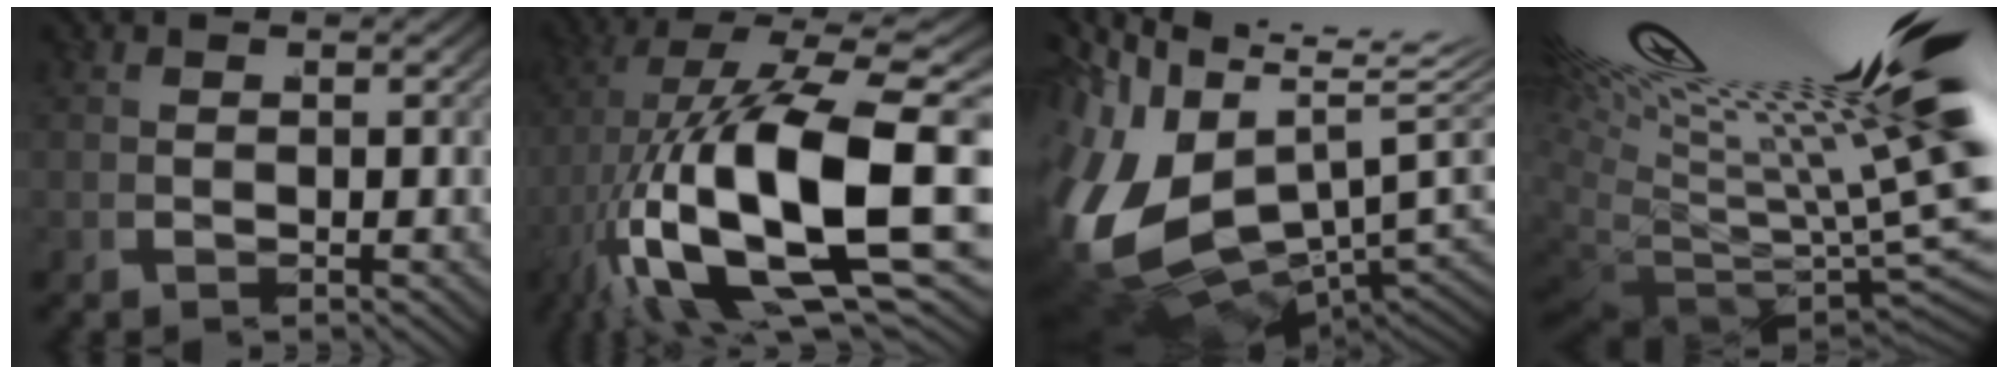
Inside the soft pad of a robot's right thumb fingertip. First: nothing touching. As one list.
[{"total": 19.6, "force": [-2.8, 9.7, 16.8], "torque": [-0.356, -0.071, 0.009]}, {"total": 20.8, "force": [-0.8, 14.4, 15.0], "torque": [-0.278, -0.049, 0.000]}, {"total": 13.4, "force": [1.0, 6.4, 11.7], "torque": [-0.206, -0.038, 0.032]}]